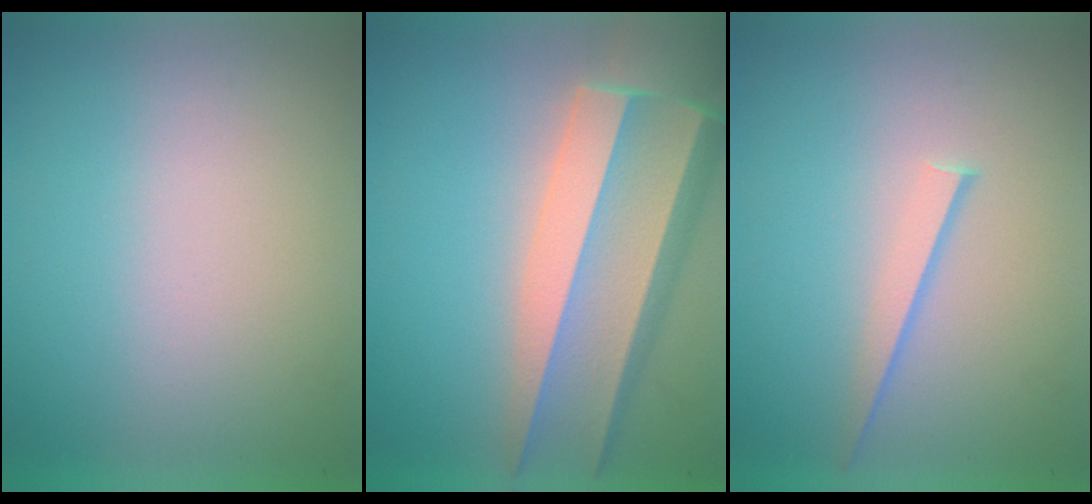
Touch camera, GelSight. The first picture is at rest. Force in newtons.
{"total": 8.1}
{"total": 1.1}